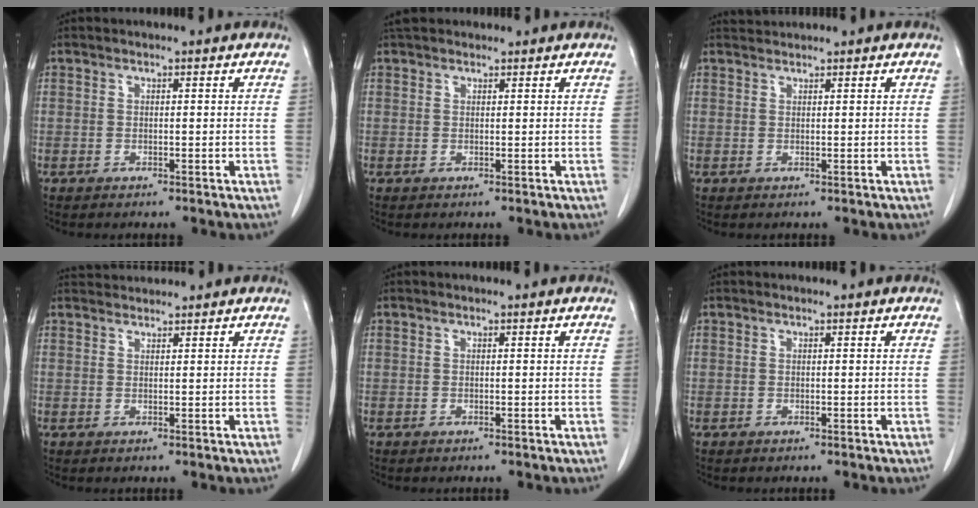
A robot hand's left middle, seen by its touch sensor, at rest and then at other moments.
{"total": 2.8, "force": [2.5, 1.2, 0.6], "torque": [-0.009, 0.026, 0.040]}
{"total": 1.3, "force": [1.2, -0.3, -0.4], "torque": [-0.004, 0.008, 0.029]}
{"total": 2.4, "force": [2.4, -0.1, -0.2], "torque": [-0.007, 0.017, 0.050]}
{"total": 0.0}
{"total": 0.0}